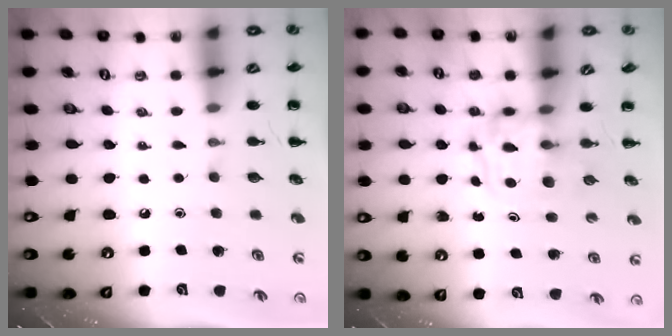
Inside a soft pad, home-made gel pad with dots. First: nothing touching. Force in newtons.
{"total": 3.6, "press": 3.6, "slide": 0.2}